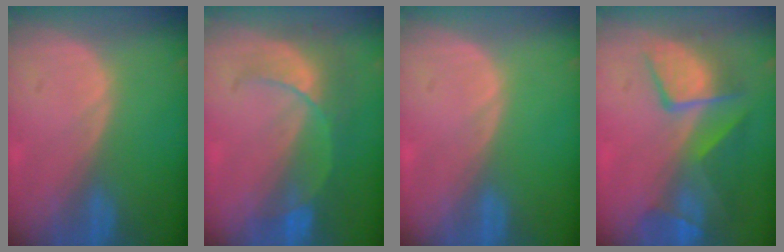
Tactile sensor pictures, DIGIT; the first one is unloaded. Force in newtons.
{"total": 7.8, "press": 6.9, "slide": 3.7}
{"total": 0.0}
{"total": 10.1, "press": 8.7, "slide": 5.0}